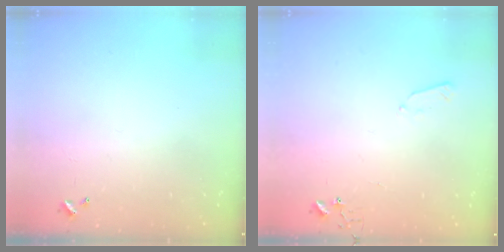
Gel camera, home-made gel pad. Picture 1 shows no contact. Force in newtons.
{"total": 3.4, "press": 3.4, "slide": 0.5}